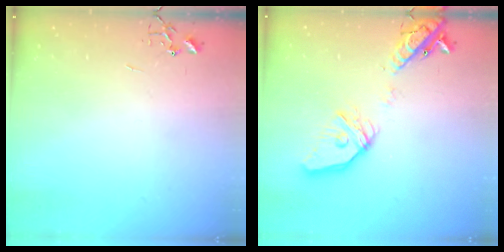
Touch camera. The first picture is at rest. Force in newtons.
{"total": 18.6, "press": 18.3, "slide": 3.1}